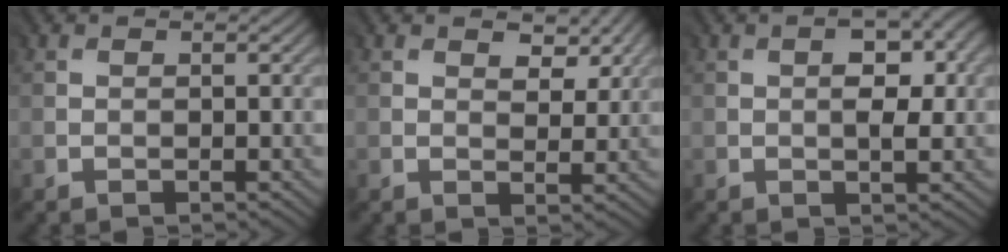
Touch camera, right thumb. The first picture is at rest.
{"total": 4.1, "force": [2.2, 2.3, 2.6], "torque": [-0.037, -0.009, 0.035]}
{"total": 3.9, "force": [0.3, 1.7, 3.5], "torque": [-0.055, -0.003, 0.007]}